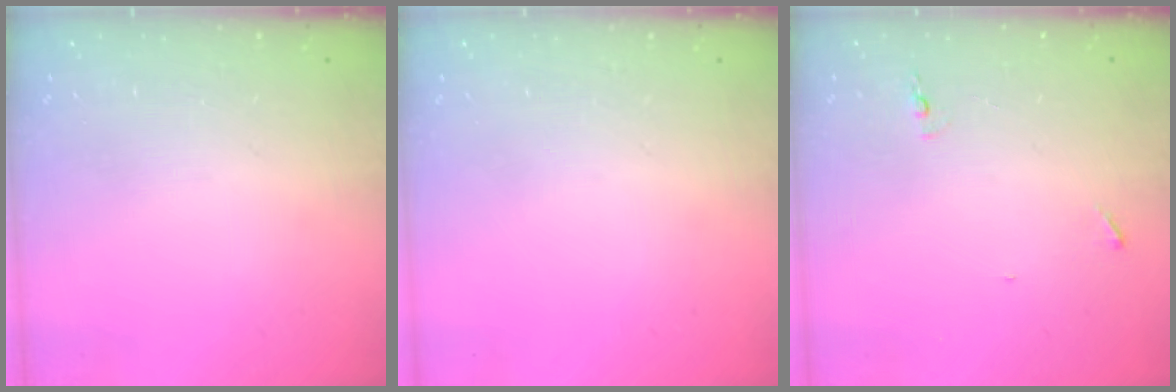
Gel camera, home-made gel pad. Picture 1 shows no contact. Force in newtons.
{"total": 0.0}
{"total": 4.7, "press": 4.5, "slide": 1.4}